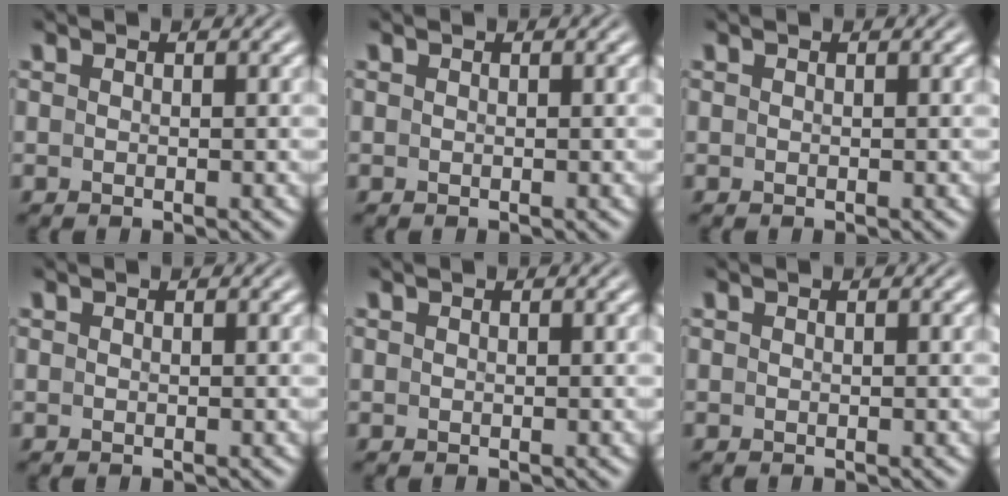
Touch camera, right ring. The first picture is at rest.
{"total": 0.0}
{"total": 0.0}
{"total": 0.0}
{"total": 0.0}
{"total": 0.0}